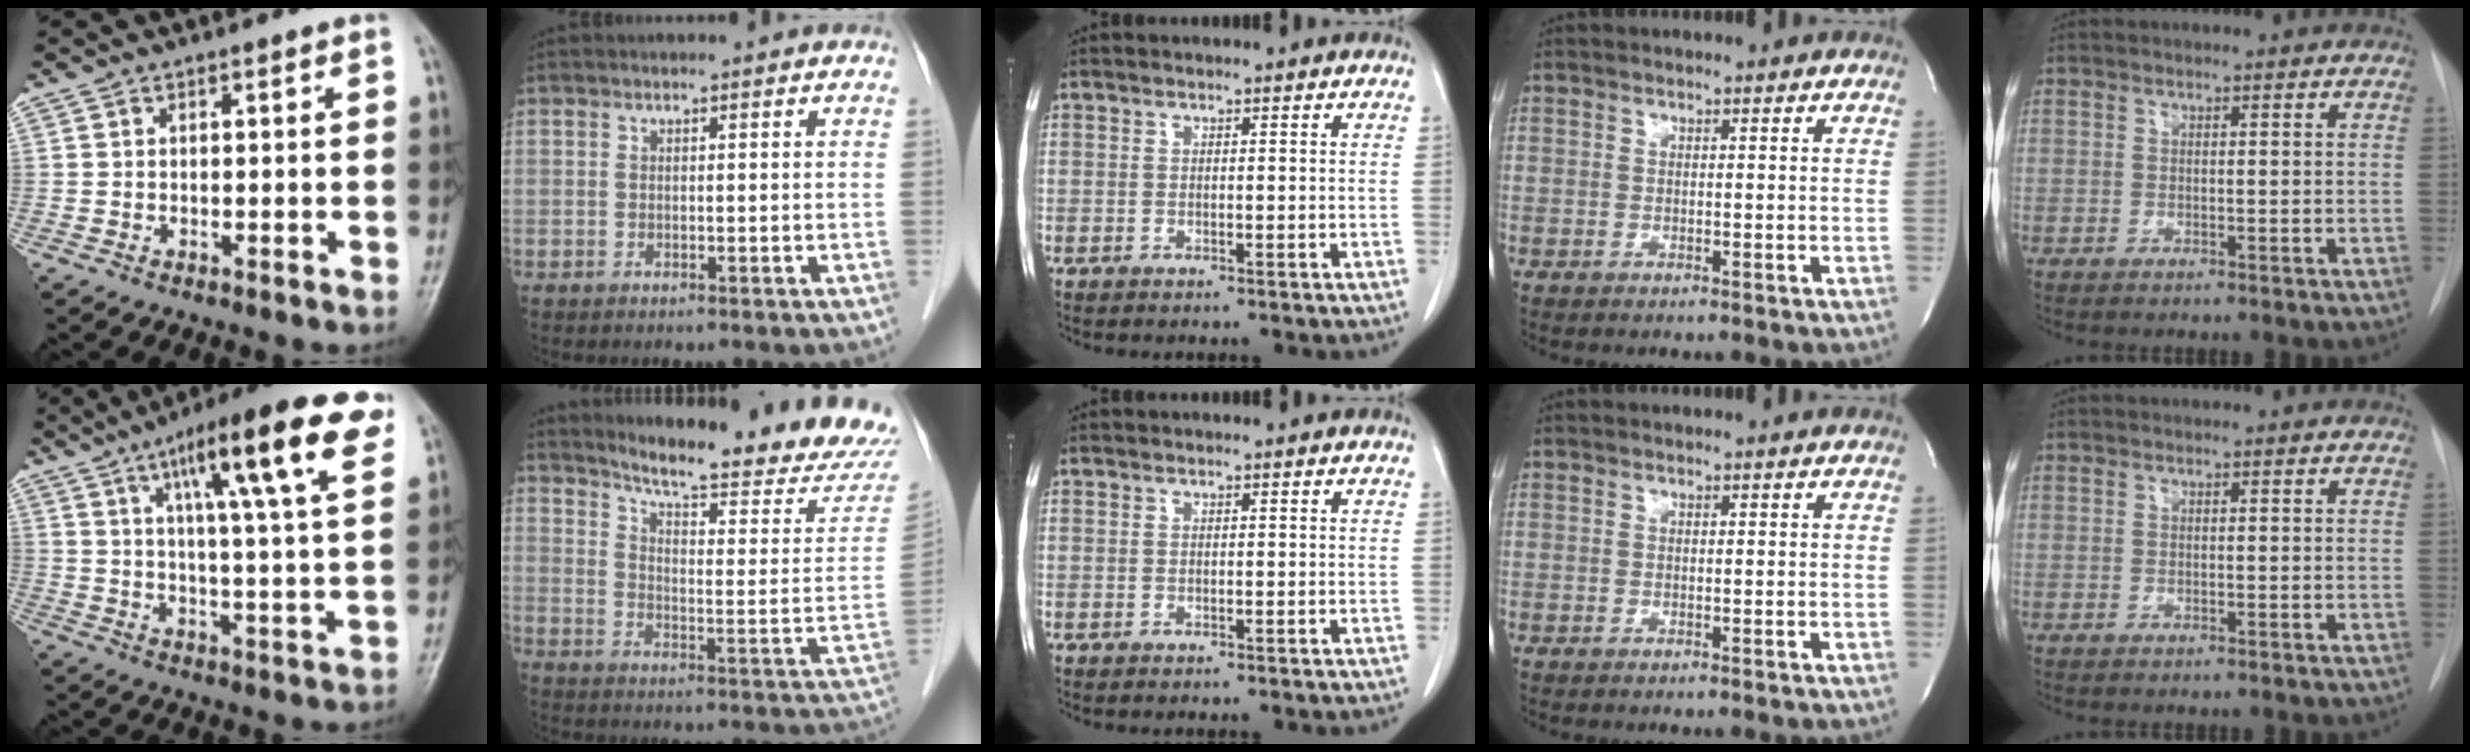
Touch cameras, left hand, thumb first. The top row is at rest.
{"thumb": {"total": 19.5, "force": [9.8, 3.5, 16.5], "torque": [-0.226, -0.020, 0.141]}, "index": {"total": 20.4, "force": [19.0, 0.4, 7.6], "torque": [-0.113, -0.089, 0.246]}}